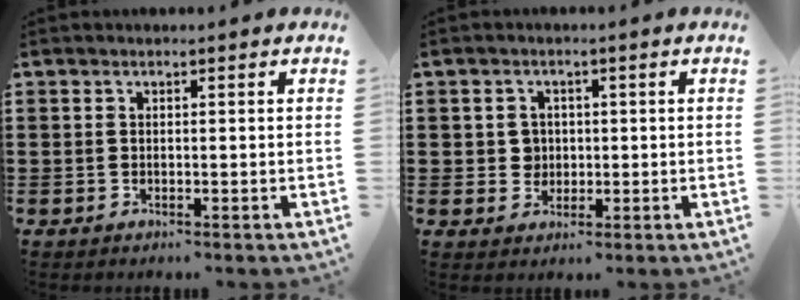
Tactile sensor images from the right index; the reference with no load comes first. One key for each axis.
{"total": 2.9, "fx": 0.1, "fy": 2.7, "fz": 1.1, "tx": -0.031, "ty": 0.009, "tz": 0.000}